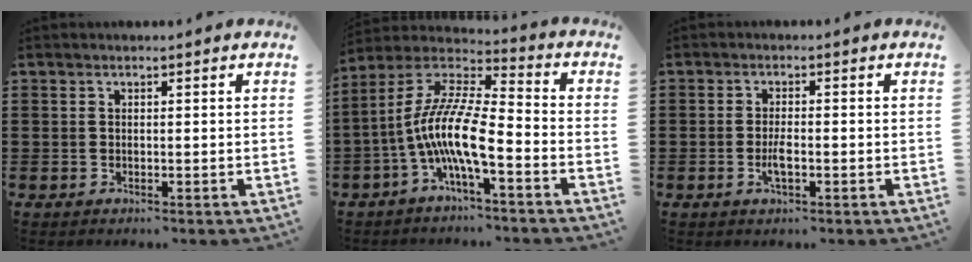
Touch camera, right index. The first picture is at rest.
{"total": 11.7, "force": [-4.6, 2.6, 10.4], "torque": [-0.233, -0.020, -0.097]}
{"total": 2.9, "force": [-0.9, 0.8, 2.7], "torque": [-0.054, -0.003, -0.018]}